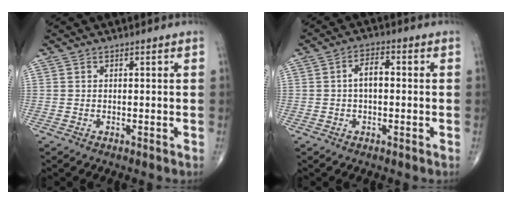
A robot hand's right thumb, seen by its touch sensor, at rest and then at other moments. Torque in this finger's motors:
{"motor_torque": [-0.05, 0.35, 0.07, -0.08, 0.01]}